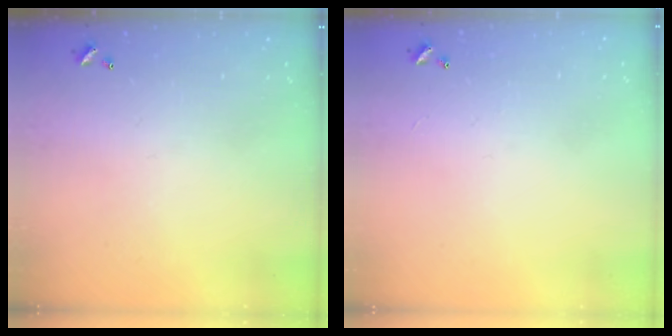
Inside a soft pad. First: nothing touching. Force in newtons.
{"total": 1.0, "press": 0.9, "slide": 0.5}